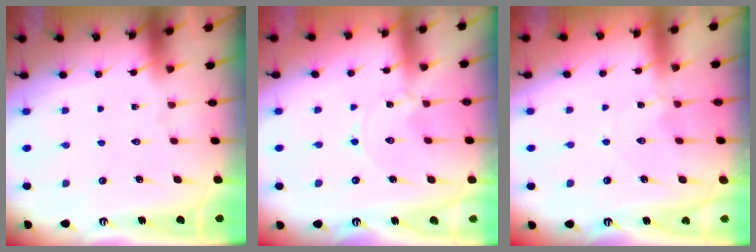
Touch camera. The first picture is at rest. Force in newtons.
{"total": 0.0}
{"total": 1.0, "press": 1.0, "slide": 0.3}